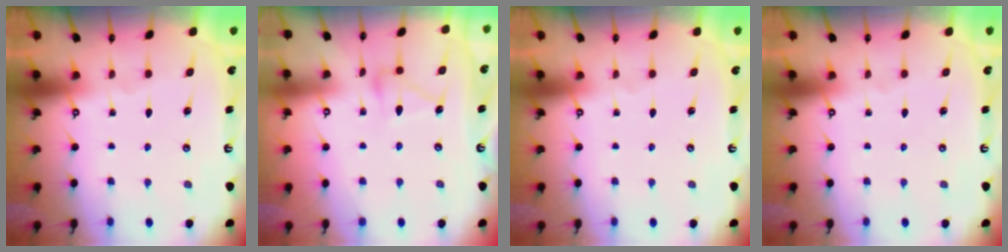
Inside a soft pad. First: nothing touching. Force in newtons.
{"total": 9.9, "press": 9.9, "slide": 0.6}
{"total": 0.0}
{"total": 0.0}